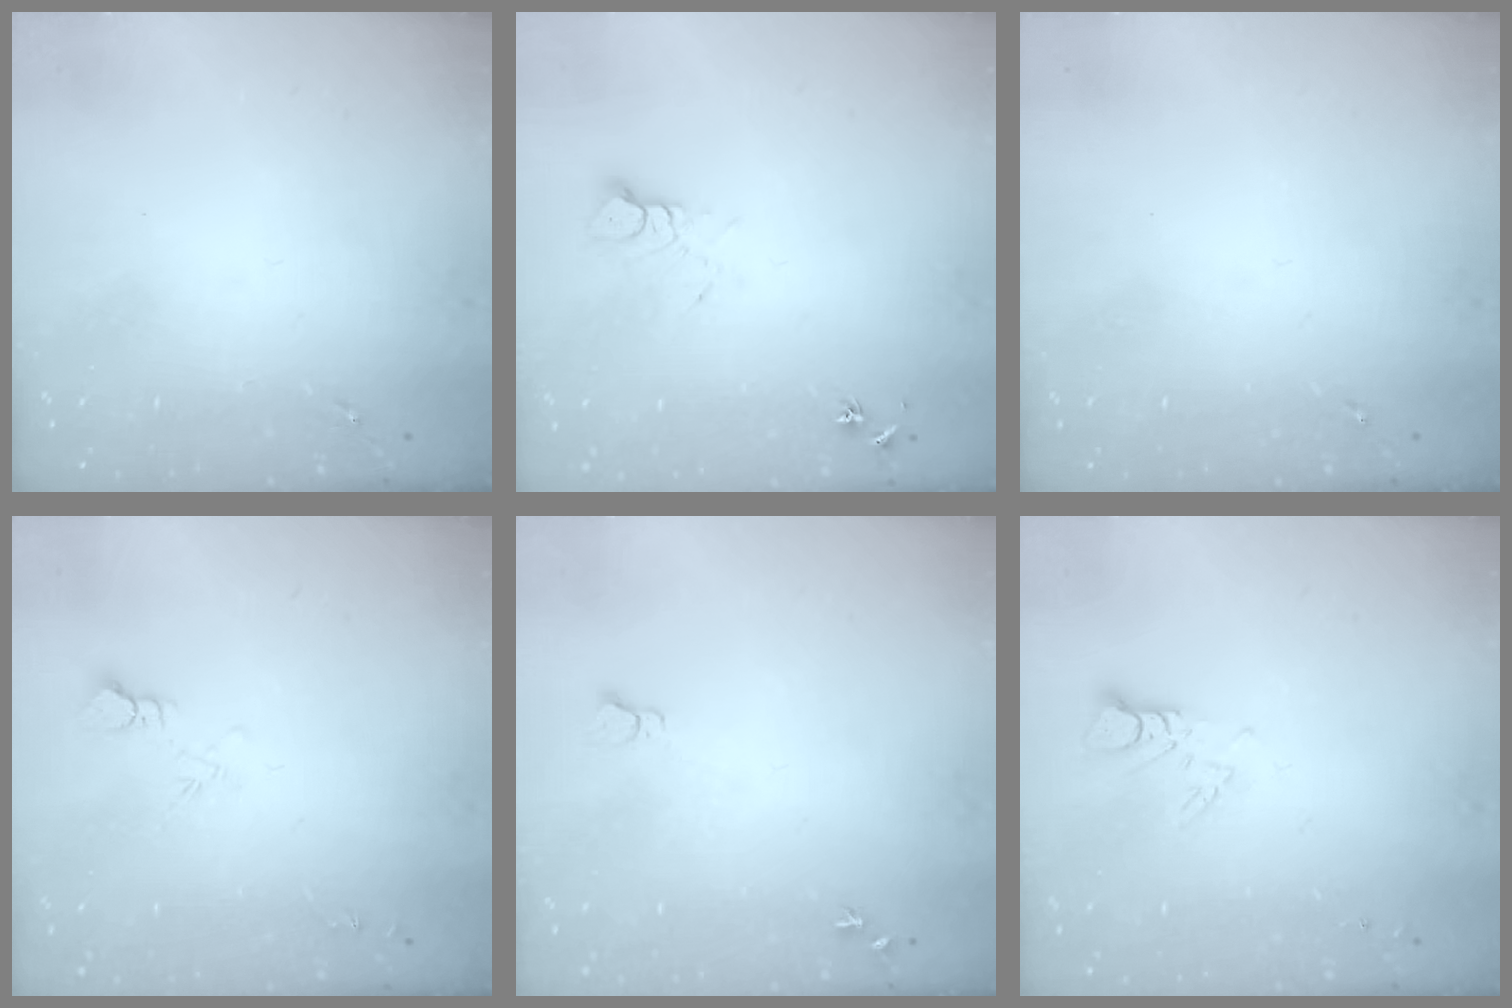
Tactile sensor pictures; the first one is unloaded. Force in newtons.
{"total": 6.0, "press": 6.0, "slide": 0.4}
{"total": 0.0}
{"total": 3.7, "press": 3.7, "slide": 0.4}
{"total": 4.1, "press": 4.0, "slide": 0.5}
{"total": 3.7, "press": 3.7, "slide": 0.4}